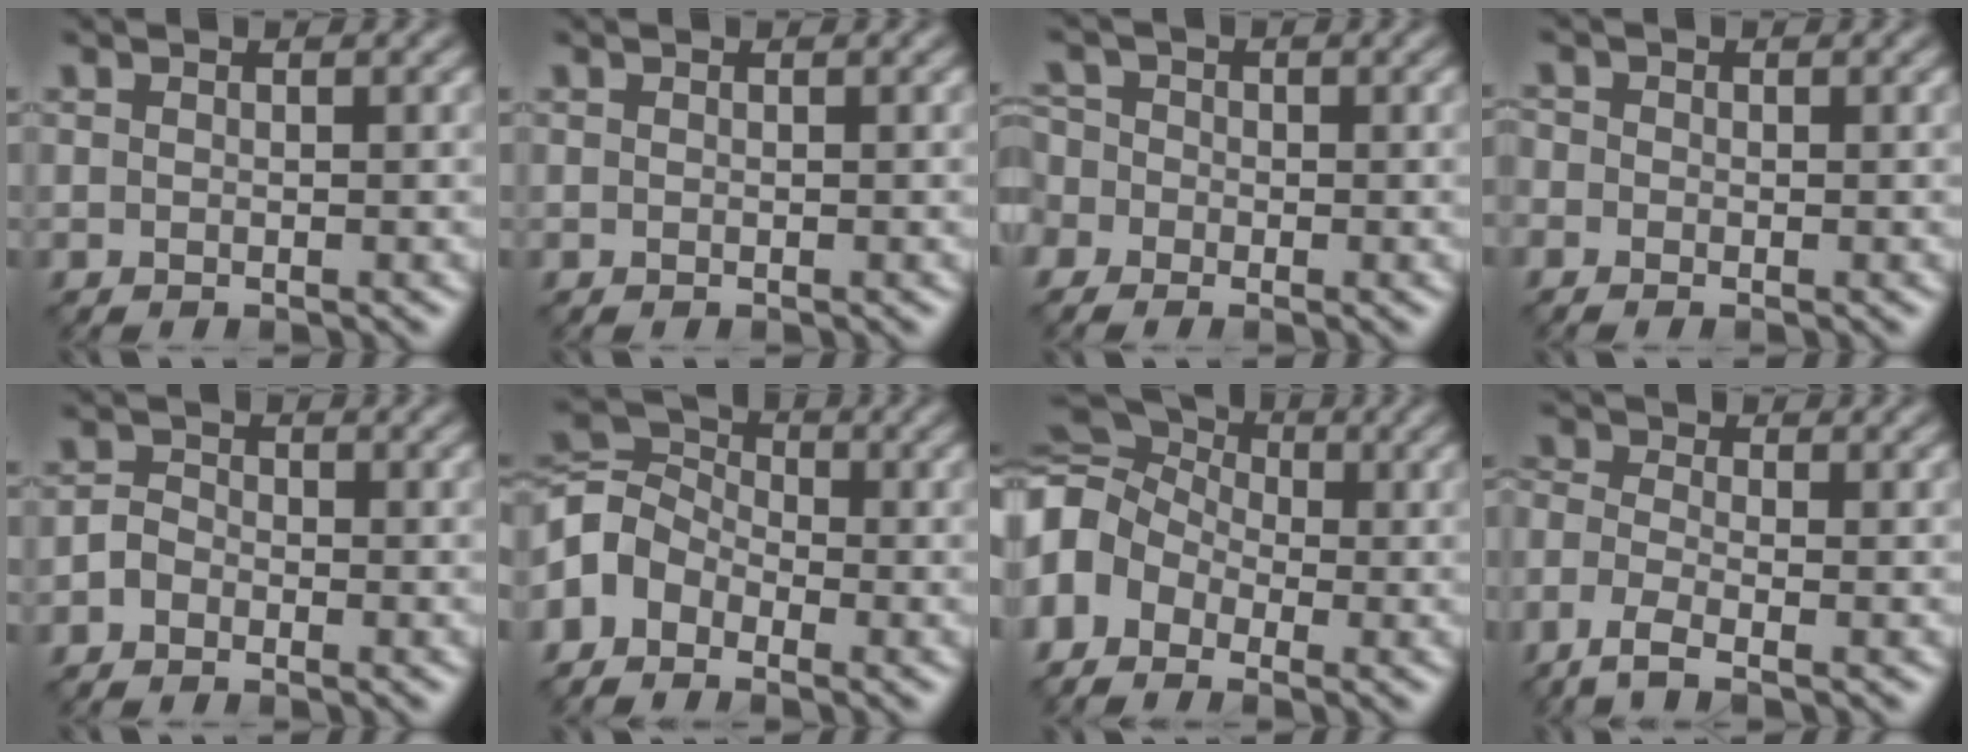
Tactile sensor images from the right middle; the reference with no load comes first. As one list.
[{"total": 0.0}, {"total": 4.9, "force": [-1.4, 4.0, 2.4], "torque": [-0.046, 0.019, -0.048]}, {"total": 1.5, "force": [-0.7, 1.2, 0.5], "torque": [0.003, -0.002, -0.012]}, {"total": 1.6, "force": [-1.2, 1.0, 0.3], "torque": [0.001, 0.002, -0.030]}, {"total": 4.7, "force": [-2.3, 3.6, 2.0], "torque": [-0.037, 0.013, -0.070]}, {"total": 12.3, "force": [-1.5, 10.3, 6.6], "torque": [-0.160, 0.028, -0.060]}, {"total": 2.8, "force": [-2.0, 0.8, 1.9], "torque": [-0.048, -0.001, -0.056]}]